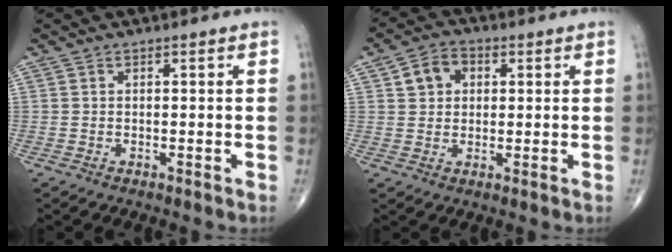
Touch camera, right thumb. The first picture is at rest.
{"total": 5.9, "force": [1.8, 4.7, 2.9], "torque": [-0.030, 0.006, 0.025]}